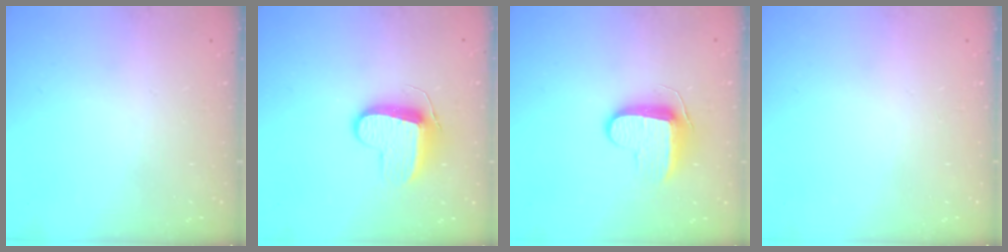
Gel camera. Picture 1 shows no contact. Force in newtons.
{"total": 9.9, "press": 9.9, "slide": 0.2}
{"total": 10.5, "press": 10.4, "slide": 1.2}
{"total": 0.0}